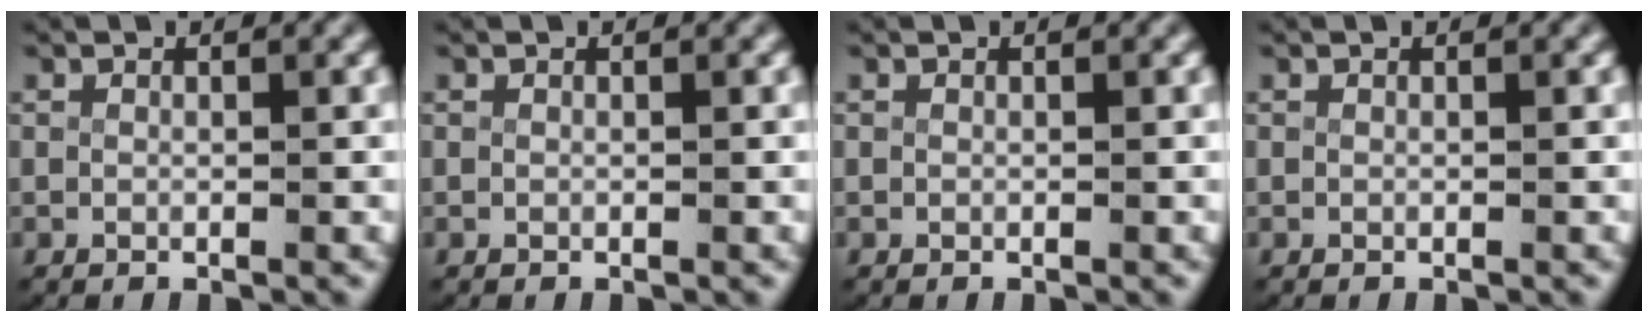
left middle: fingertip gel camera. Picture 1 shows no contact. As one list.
[{"total": 0.0}, {"total": 0.0}, {"total": 0.0}]